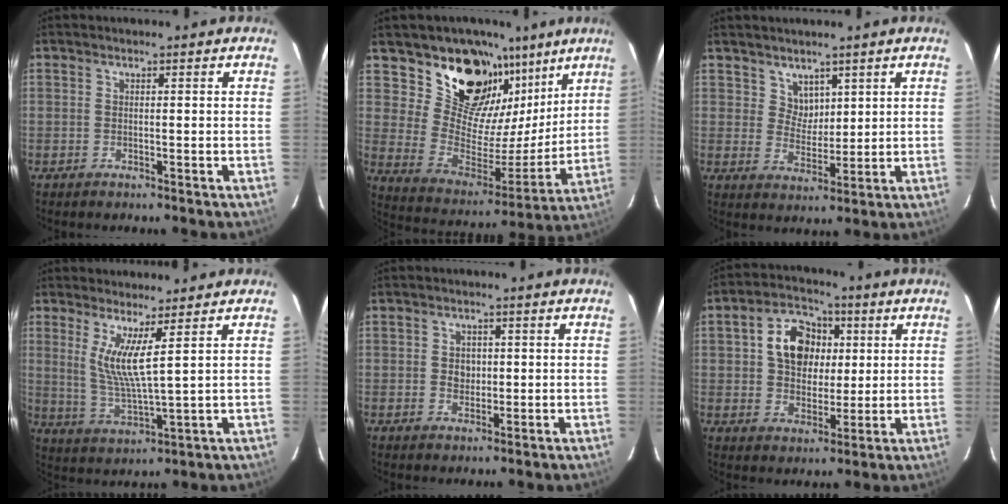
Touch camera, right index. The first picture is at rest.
{"total": 20.8, "force": [13.8, 12.8, 9.0], "torque": [-0.162, -0.006, 0.260]}
{"total": 4.2, "force": [2.8, 3.1, 0.5], "torque": [0.001, 0.006, 0.054]}
{"total": 7.3, "force": [3.3, 0.0, 6.5], "torque": [-0.126, -0.022, 0.067]}
{"total": 2.9, "force": [0.1, 2.6, 1.4], "torque": [-0.022, 0.006, 0.003]}
{"total": 10.6, "force": [2.4, 8.1, 6.5], "torque": [-0.133, 0.035, 0.045]}